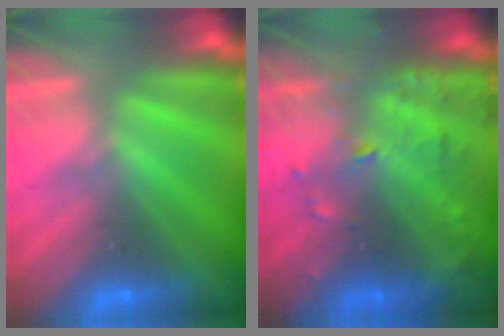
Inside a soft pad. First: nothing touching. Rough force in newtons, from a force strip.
{"total": 7.4}